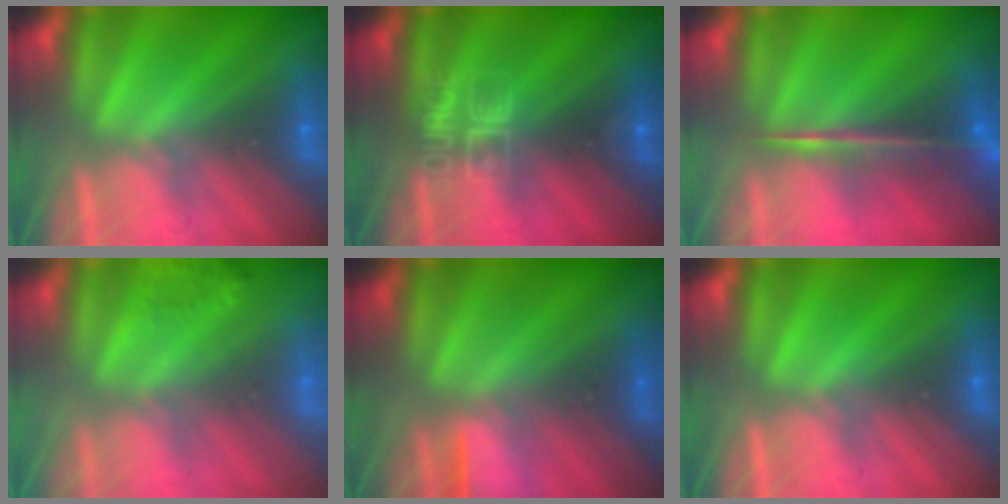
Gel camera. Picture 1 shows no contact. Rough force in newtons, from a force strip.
{"total": 3.1}
{"total": 6.7}
{"total": 9.0}
{"total": 1.4}
{"total": 0.0}